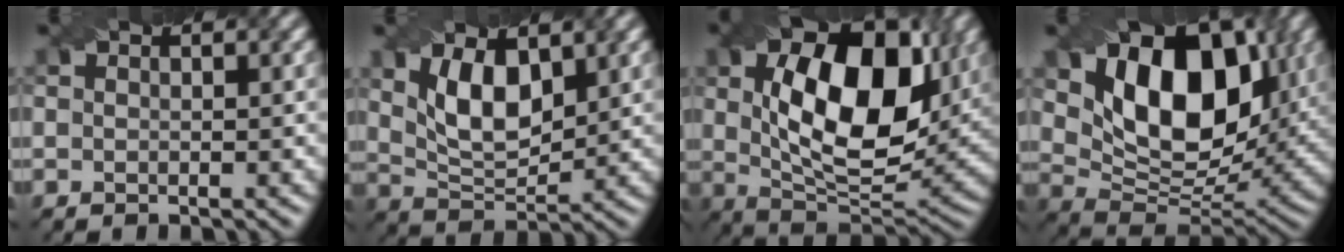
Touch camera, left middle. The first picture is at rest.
{"total": 5.6, "force": [1.8, 2.9, 4.5], "torque": [-0.092, 0.001, 0.037]}
{"total": 12.6, "force": [2.6, 7.1, 10.2], "torque": [-0.174, 0.001, 0.048]}
{"total": 12.3, "force": [3.4, 7.6, 9.1], "torque": [-0.147, -0.001, 0.061]}